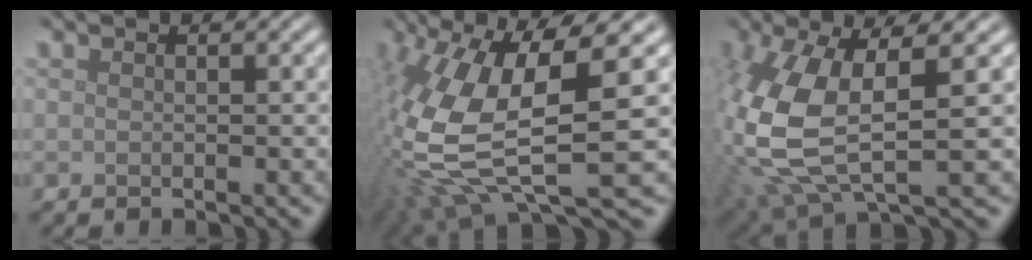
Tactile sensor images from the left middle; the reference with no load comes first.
{"total": 13.0, "force": [0.2, 4.7, 12.1], "torque": [-0.279, -0.027, 0.019]}
{"total": 10.5, "force": [0.8, 4.7, 9.4], "torque": [-0.231, -0.024, 0.023]}